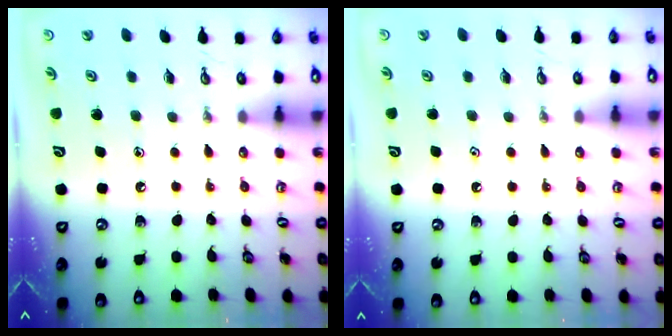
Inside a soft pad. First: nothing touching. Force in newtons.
{"total": 0.6, "press": 0.6, "slide": 0.0}